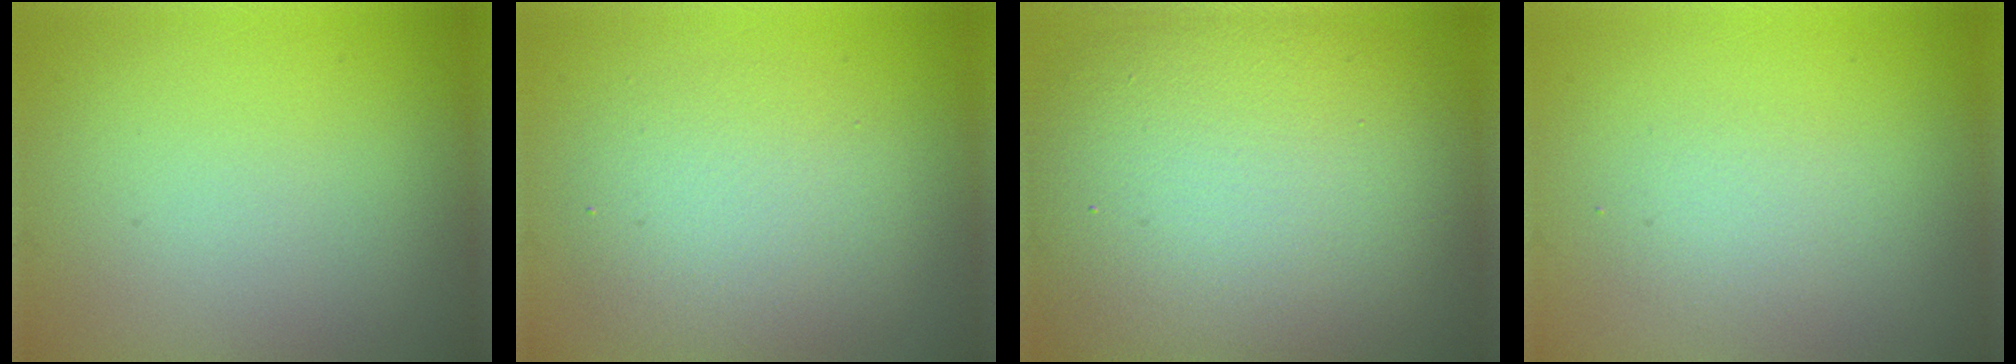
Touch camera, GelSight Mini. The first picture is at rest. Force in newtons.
{"total": 4.7, "press": 4.7, "slide": 0.2}
{"total": 14.9, "press": 14.8, "slide": 0.7}
{"total": 1.5, "press": 1.5, "slide": 0.1}